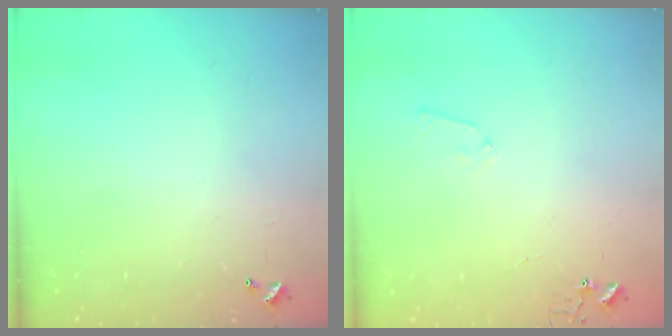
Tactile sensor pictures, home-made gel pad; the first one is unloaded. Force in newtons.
{"total": 5.8, "press": 5.8, "slide": 0.7}